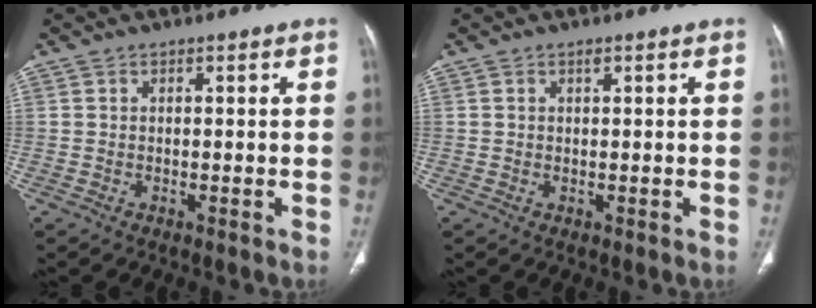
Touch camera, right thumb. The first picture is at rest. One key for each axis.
{"total": 0.8, "fx": 0.4, "fy": 0.3, "fz": 0.5, "tx": -0.009, "ty": -0.002, "tz": 0.009}